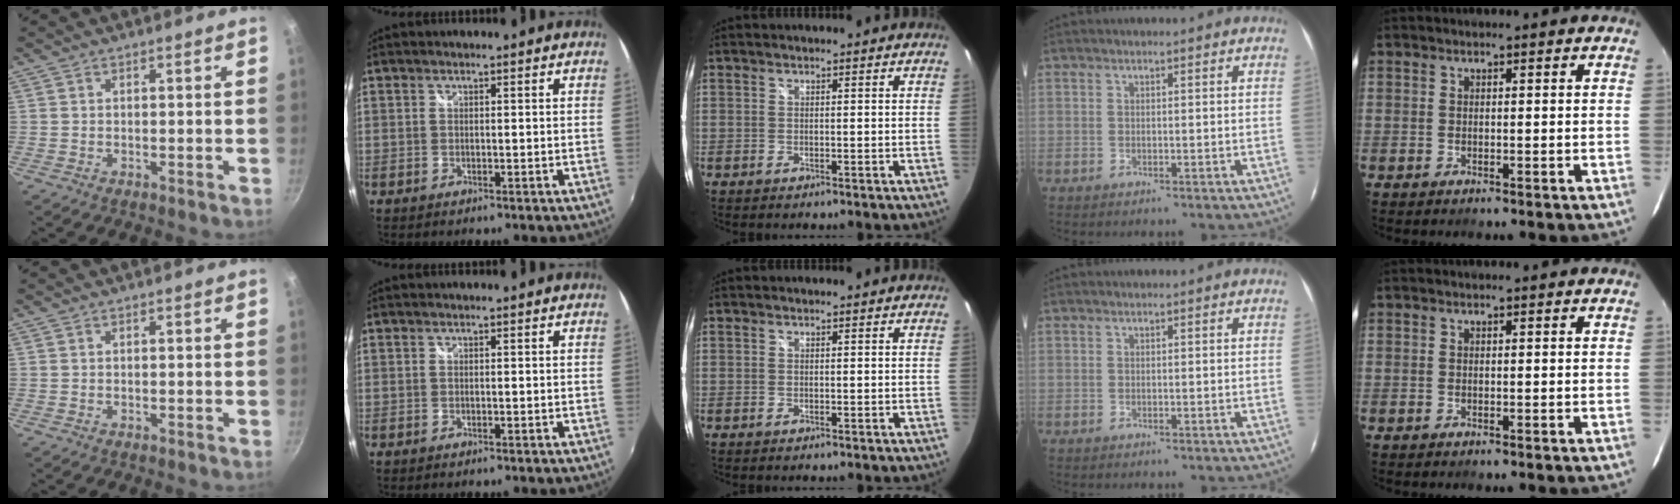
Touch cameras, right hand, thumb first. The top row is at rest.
{}